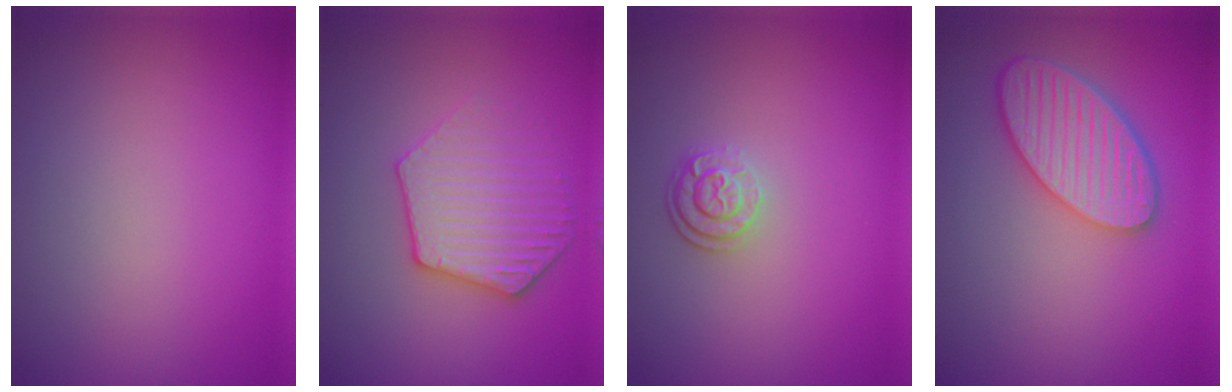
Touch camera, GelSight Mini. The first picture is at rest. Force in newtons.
{"total": 3.6, "press": 3.5, "slide": 0.6}
{"total": 2.5, "press": 1.9, "slide": 1.6}
{"total": 5.3, "press": 4.7, "slide": 2.5}